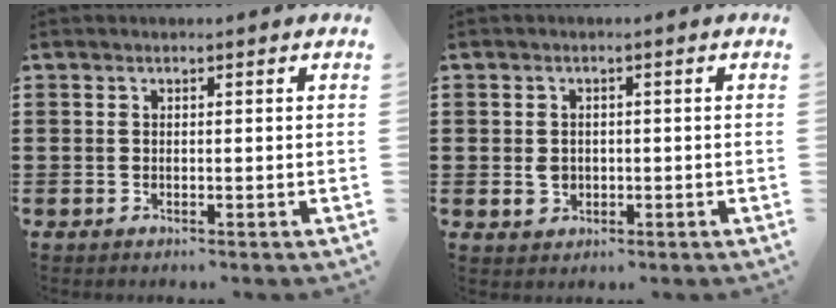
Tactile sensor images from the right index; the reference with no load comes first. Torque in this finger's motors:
{"motor_torque": [1.09, 1.05, 0.01, 0.03]}